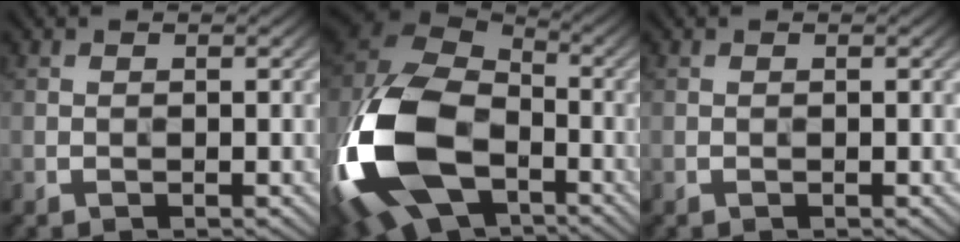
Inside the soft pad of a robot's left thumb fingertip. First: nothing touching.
{"total": 21.5, "force": [-6.6, 14.5, 14.5], "torque": [-0.373, -0.027, -0.113]}
{"total": 0.0}